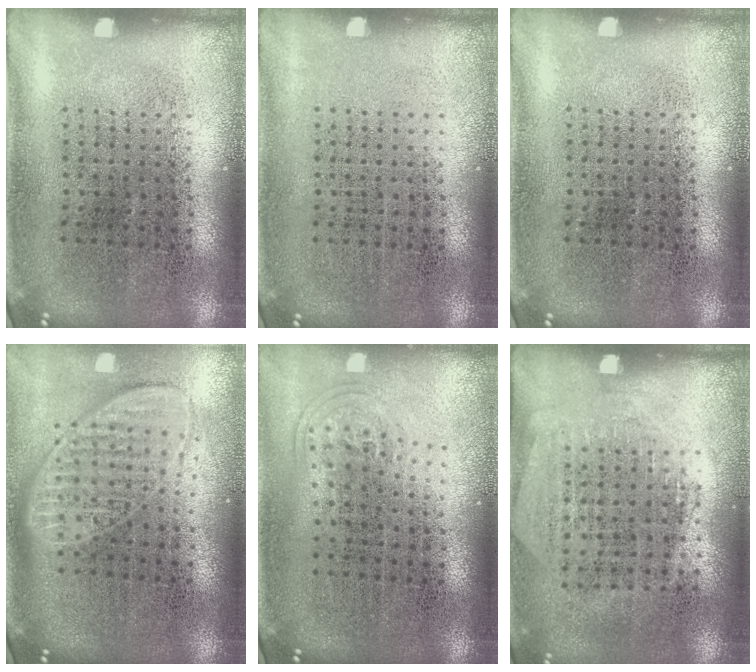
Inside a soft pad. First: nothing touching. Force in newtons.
{"total": 0.0}
{"total": 0.0}
{"total": 1.8, "press": 1.4, "slide": 1.1}
{"total": 1.1, "press": 0.7, "slide": 0.7}
{"total": 1.3, "press": 1.1, "slide": 0.6}